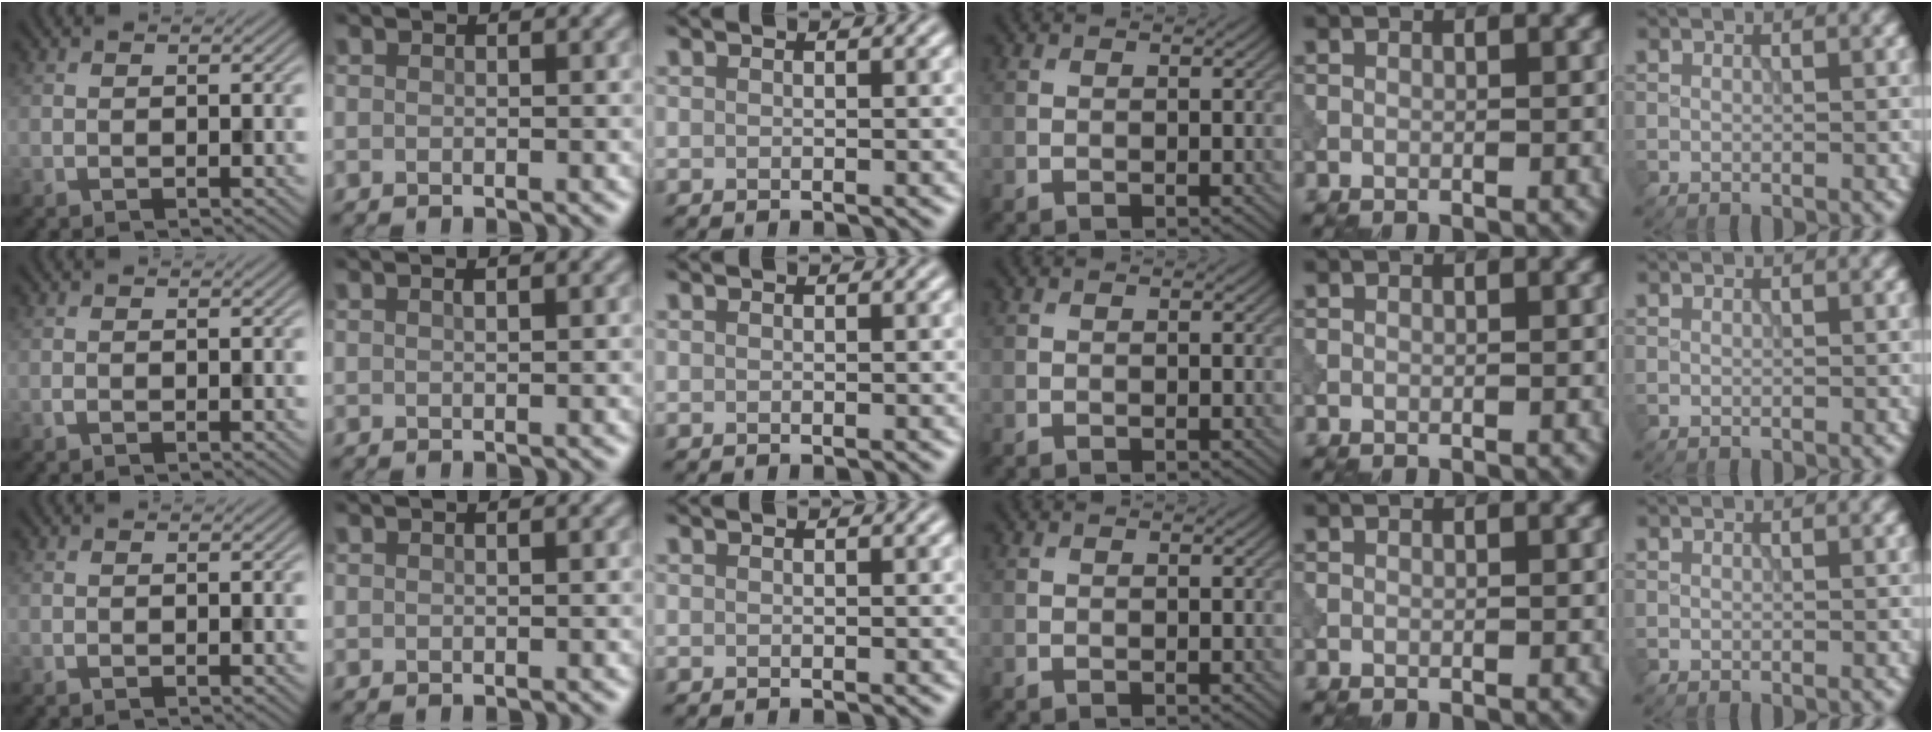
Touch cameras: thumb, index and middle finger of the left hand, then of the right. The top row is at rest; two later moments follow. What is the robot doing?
{"motion": "dispense", "object": "pipette"}